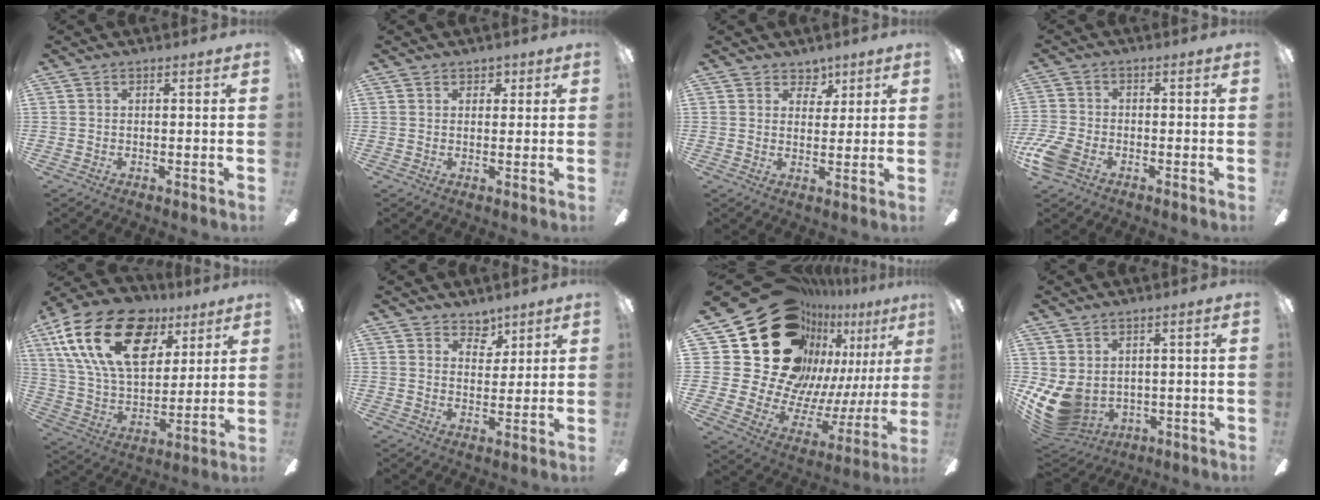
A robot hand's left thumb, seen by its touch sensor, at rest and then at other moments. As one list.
[{"total": 2.3, "force": [1.3, 1.9, 0.3], "torque": [0.006, -0.001, 0.022]}, {"total": 4.9, "force": [3.5, 3.4, 0.9], "torque": [0.000, -0.021, 0.059]}, {"total": 6.6, "force": [-3.1, 4.2, 4.1], "torque": [-0.099, 0.008, -0.058]}, {"total": 25.4, "force": [11.5, 15.1, 16.9], "torque": [-0.318, -0.042, 0.204]}, {"total": 5.0, "force": [4.0, 2.9, 0.6], "torque": [-0.005, -0.025, 0.071]}, {"total": 32.8, "force": [16.6, 21.3, 18.5], "torque": [-0.319, -0.140, 0.353]}, {"total": 9.4, "force": [-0.8, 7.2, 6.0], "torque": [-0.164, -0.014, -0.010]}]